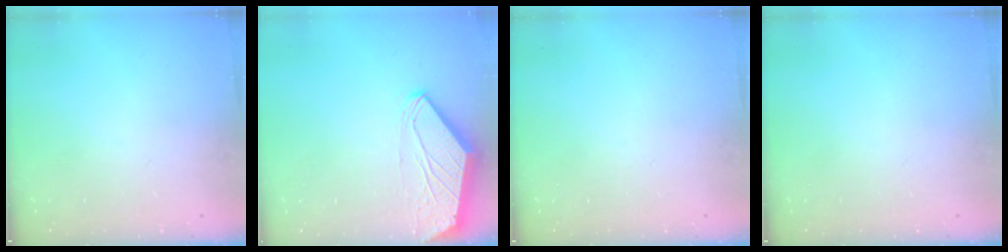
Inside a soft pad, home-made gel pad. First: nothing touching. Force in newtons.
{"total": 0.0}
{"total": 0.0}
{"total": 0.0}